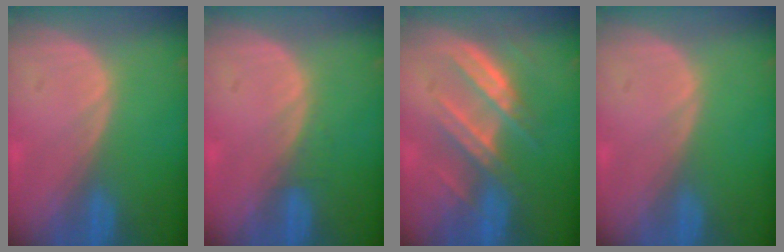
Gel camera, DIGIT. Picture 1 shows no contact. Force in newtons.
{"total": 1.0, "press": 0.9, "slide": 0.3}
{"total": 7.0, "press": 6.9, "slide": 1.1}
{"total": 0.0}